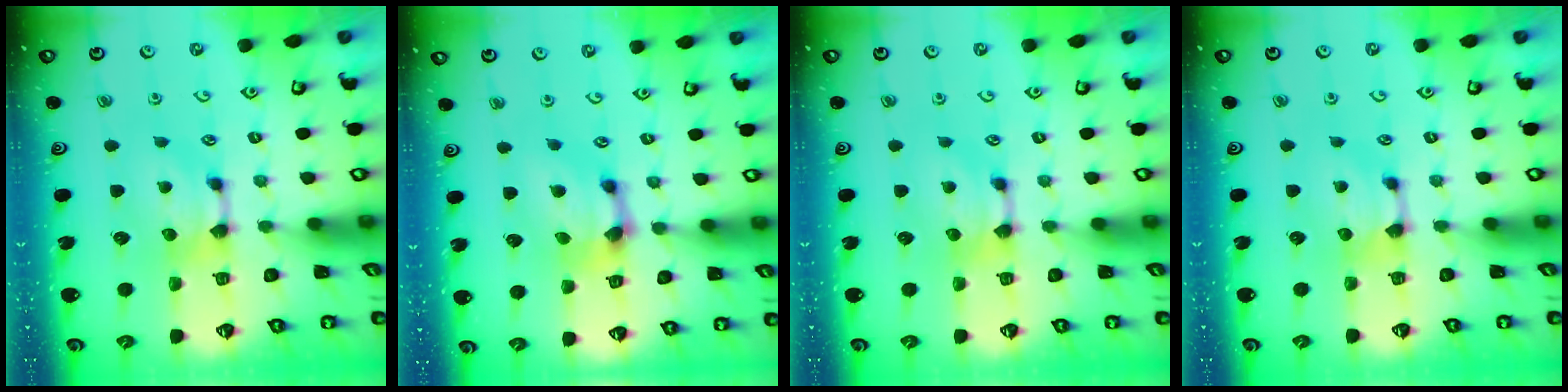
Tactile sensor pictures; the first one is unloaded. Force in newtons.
{"total": 3.3, "press": 2.6, "slide": 2.1}
{"total": 0.0}
{"total": 0.5, "press": 0.2, "slide": 0.5}